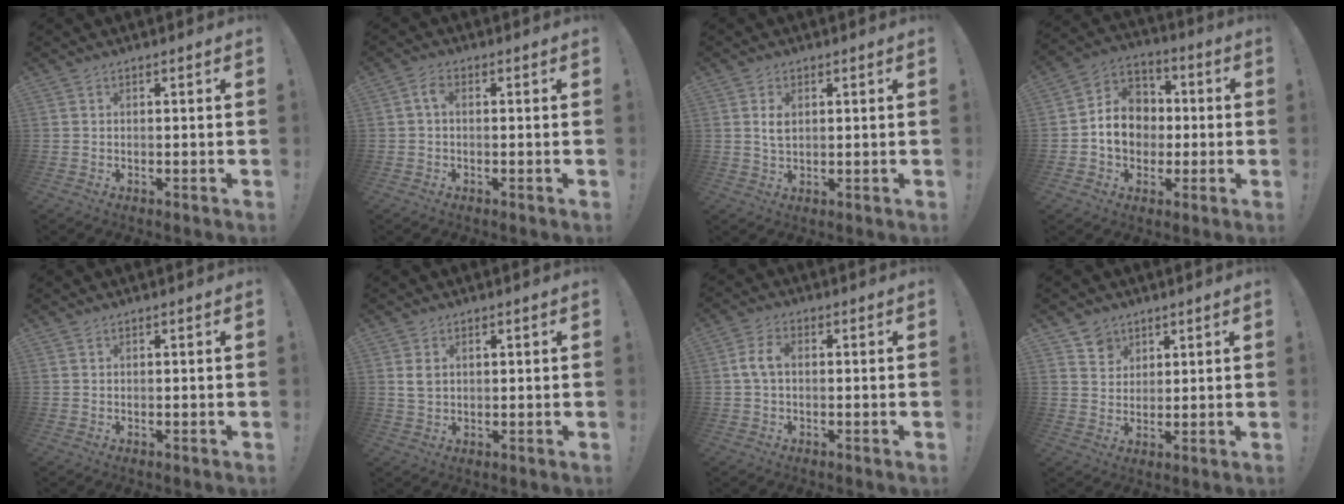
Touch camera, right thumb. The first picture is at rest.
{"total": 2.8, "force": [0.0, 1.5, 2.3], "torque": [-0.048, 0.012, 0.001]}
{"total": 3.4, "force": [1.1, 2.0, 2.5], "torque": [-0.030, -0.006, 0.014]}
{"total": 12.5, "force": [-1.6, 10.9, 5.9], "torque": [-0.083, 0.022, -0.022]}
{"total": 0.5, "force": [0.5, 0.2, 0.1], "torque": [-0.007, 0.002, 0.010]}
{"total": 3.7, "force": [1.3, 2.7, 2.2], "torque": [-0.036, 0.002, 0.024]}
{"total": 5.4, "force": [0.3, 3.2, 4.3], "torque": [-0.096, 0.013, 0.004]}
{"total": 5.9, "force": [3.9, 4.5, 0.5], "torque": [0.002, -0.032, 0.073]}